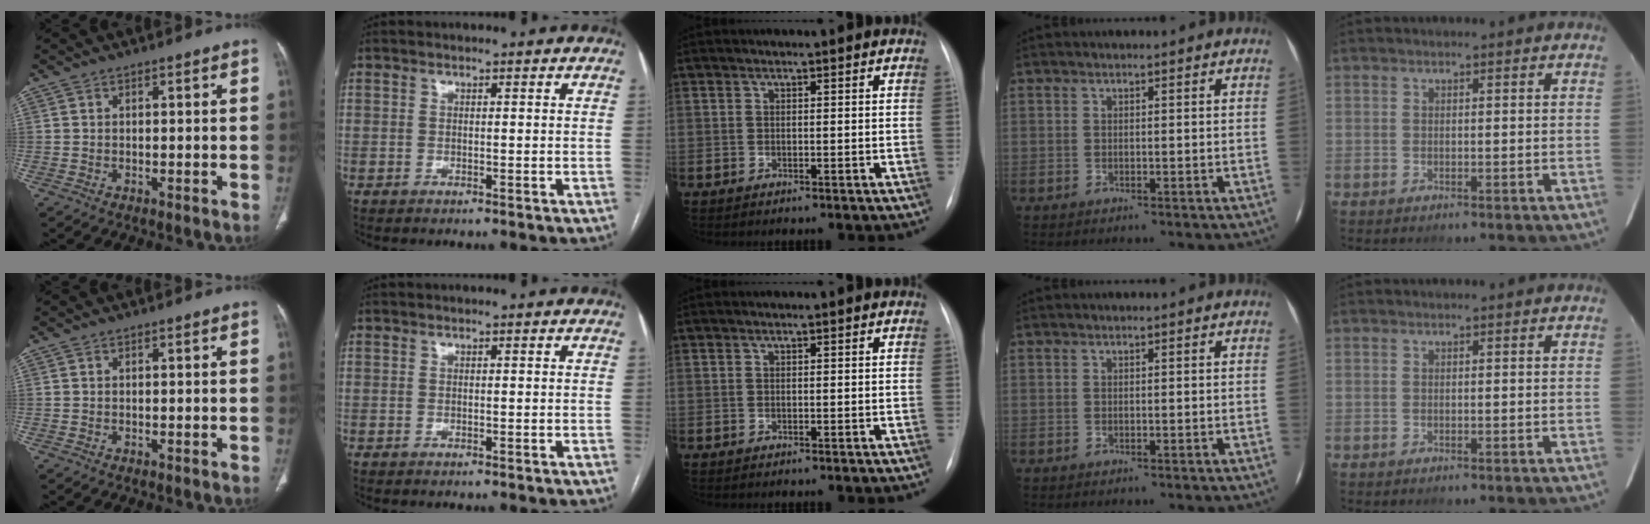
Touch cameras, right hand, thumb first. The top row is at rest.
{}